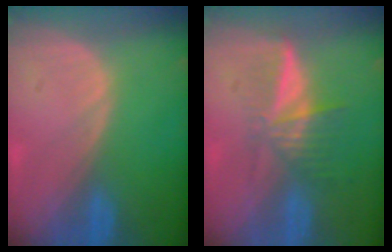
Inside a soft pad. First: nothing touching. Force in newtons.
{"total": 6.0, "press": 5.3, "slide": 2.7}